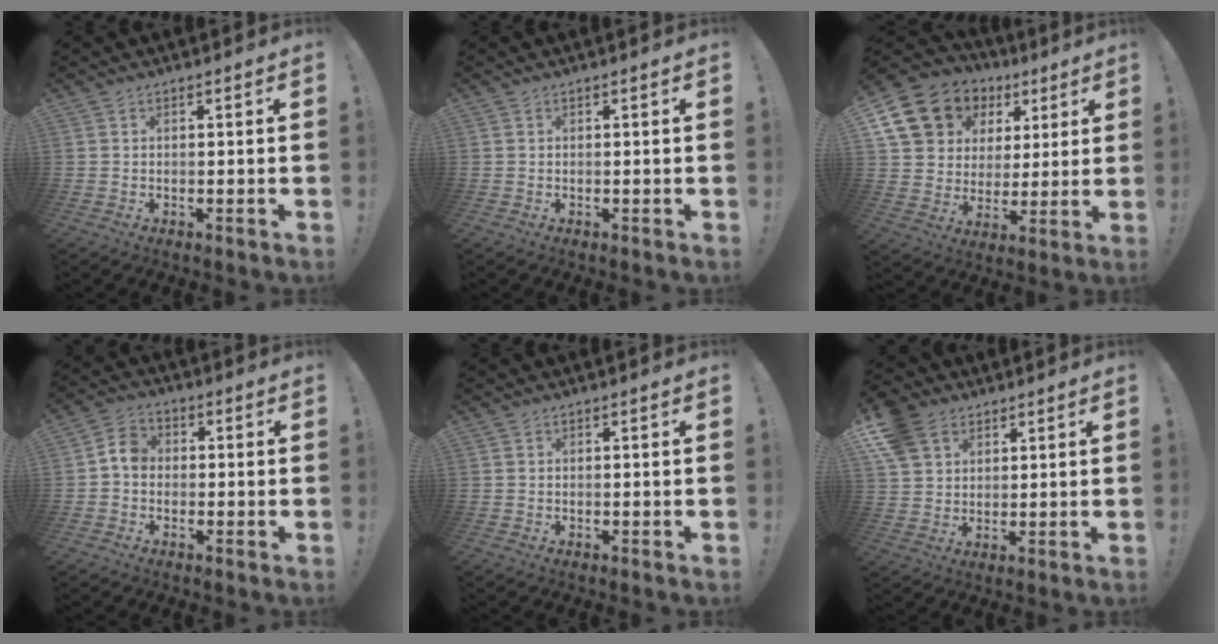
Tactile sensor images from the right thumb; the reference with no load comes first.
{"total": 0.0}
{"total": 16.0, "force": [8.0, 12.4, 6.0], "torque": [-0.100, -0.038, 0.172]}
{"total": 5.4, "force": [-1.0, 4.3, 3.1], "torque": [-0.048, 0.024, -0.014]}
{"total": 0.0}
{"total": 11.0, "force": [5.9, 8.1, 4.4], "torque": [-0.092, -0.023, 0.122]}